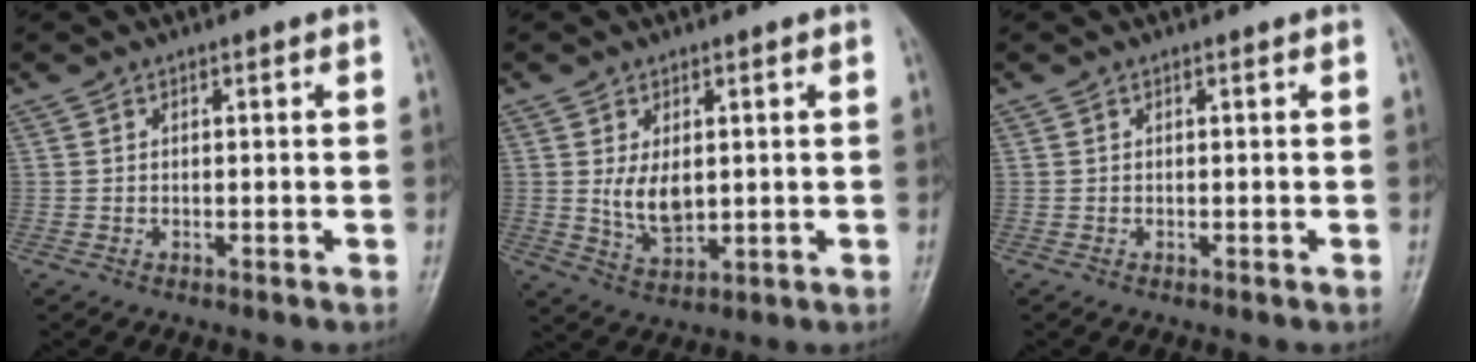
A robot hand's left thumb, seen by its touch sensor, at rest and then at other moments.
{"total": 6.2, "force": [0.8, 3.7, 4.9], "torque": [-0.075, -0.014, 0.025]}
{"total": 0.0}